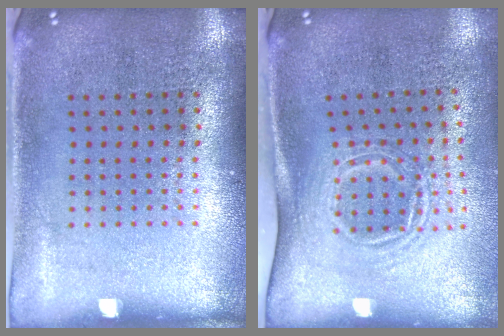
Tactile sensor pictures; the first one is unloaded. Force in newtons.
{"total": 1.7, "press": 1.2, "slide": 1.2}